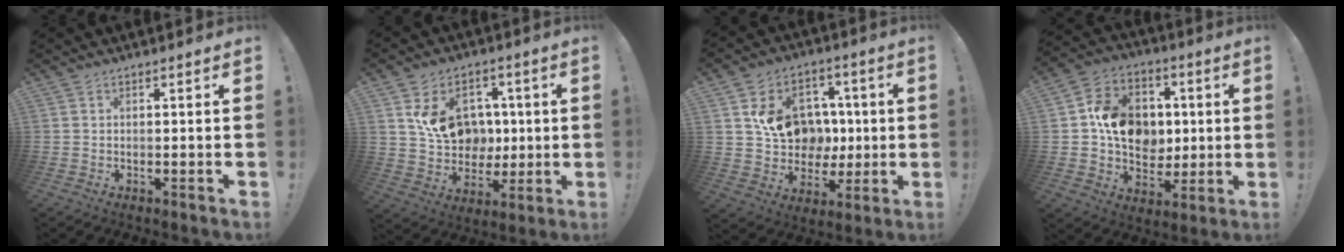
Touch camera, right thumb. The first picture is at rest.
{"total": 14.4, "force": [3.5, 12.2, 6.9], "torque": [-0.100, -0.014, 0.076]}
{"total": 15.4, "force": [2.4, 13.6, 6.8], "torque": [-0.097, -0.004, 0.069]}
{"total": 14.7, "force": [1.5, 12.6, 7.4], "torque": [-0.104, 0.006, 0.041]}